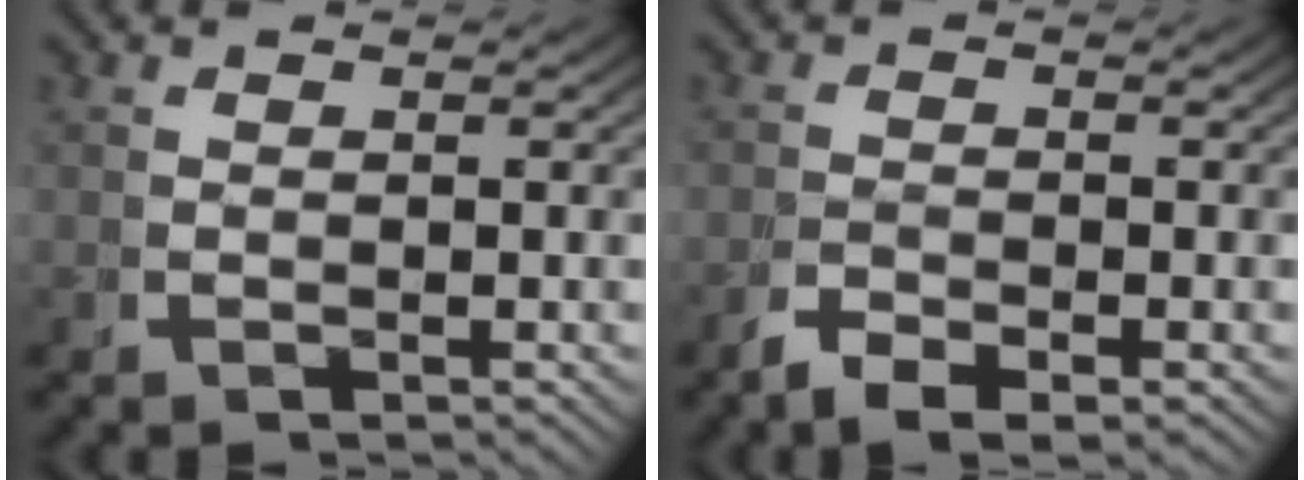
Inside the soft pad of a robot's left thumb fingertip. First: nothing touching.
{"total": 1.4, "force": [-1.3, -0.1, 0.5], "torque": [0.008, 0.002, -0.032]}